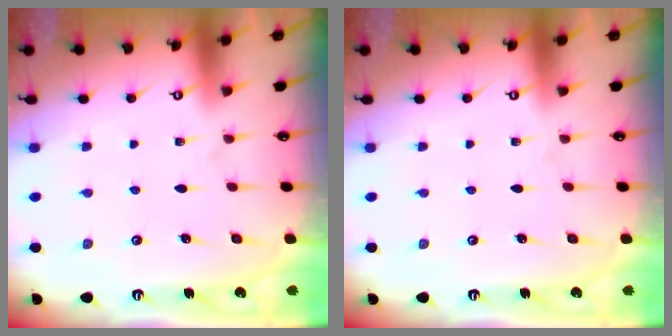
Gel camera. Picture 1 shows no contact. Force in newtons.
{"total": 0.0}